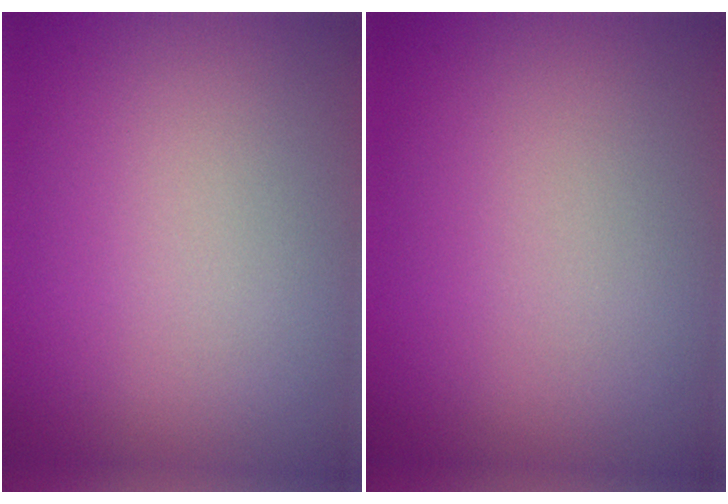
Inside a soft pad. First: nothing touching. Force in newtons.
{"total": 0.0}